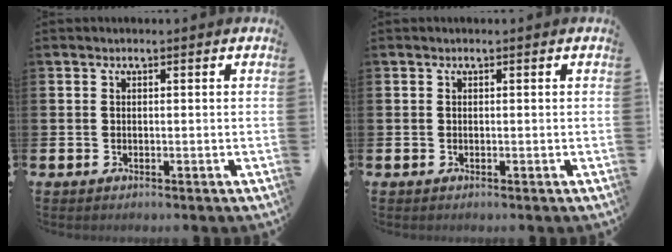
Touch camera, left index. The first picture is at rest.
{"total": 0.0}